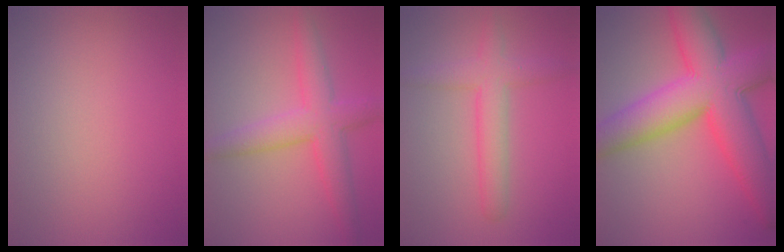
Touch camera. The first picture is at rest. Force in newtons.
{"total": 4.9, "press": 4.9, "slide": 0.1}
{"total": 3.7, "press": 3.7, "slide": 0.1}
{"total": 12.4, "press": 12.4, "slide": 0.2}